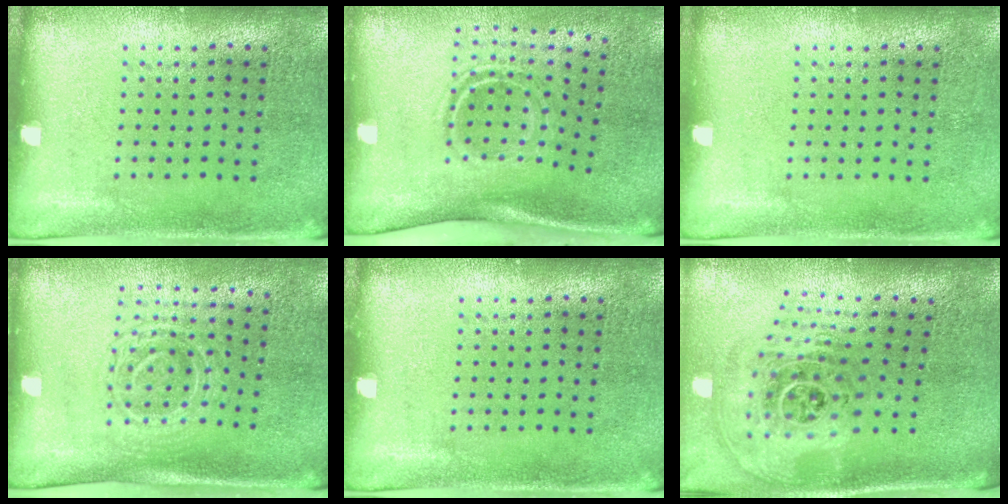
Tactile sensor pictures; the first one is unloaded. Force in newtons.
{"total": 1.8, "press": 1.1, "slide": 1.5}
{"total": 0.0}
{"total": 1.7, "press": 1.3, "slide": 1.0}
{"total": 0.0}
{"total": 2.5, "press": 1.7, "slide": 1.8}